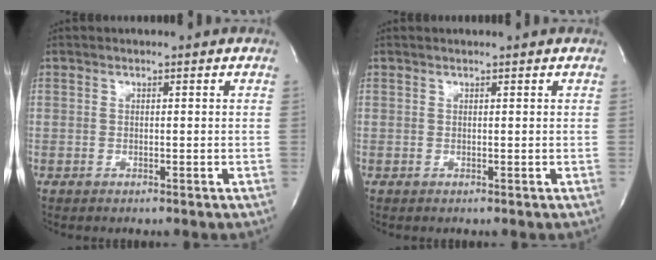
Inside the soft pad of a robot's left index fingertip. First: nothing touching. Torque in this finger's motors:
{"motor_torque": [-0.25, 0.04, -0.03, 0.02]}